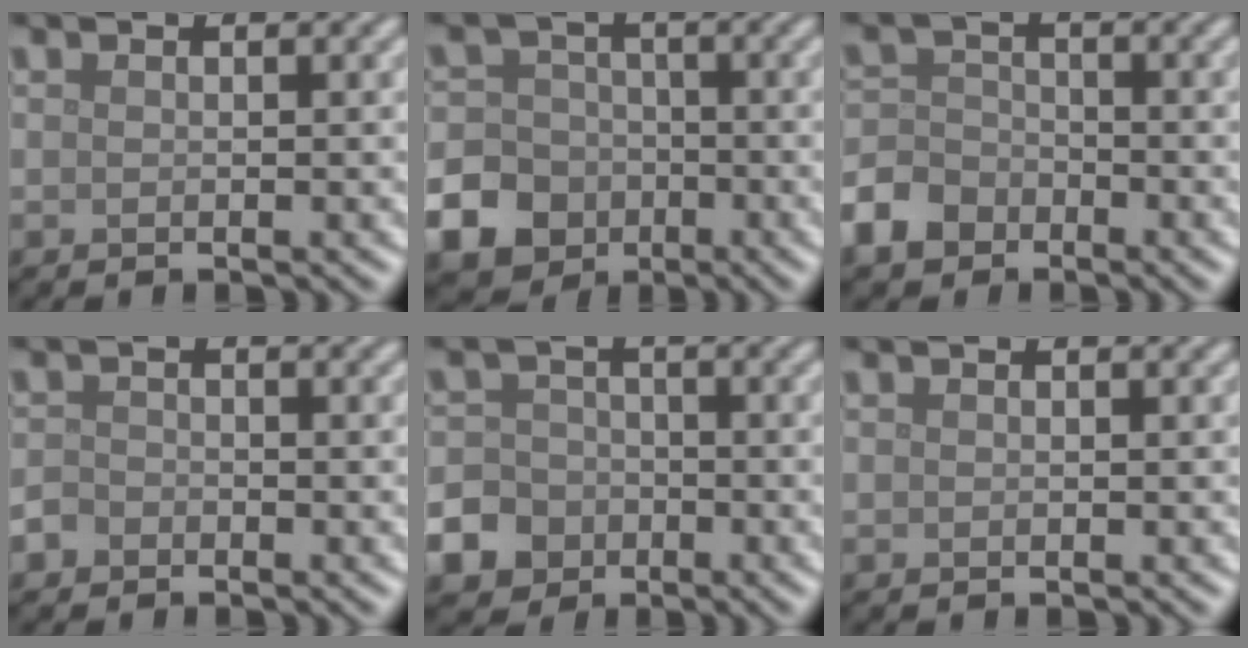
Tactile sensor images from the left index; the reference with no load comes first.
{"total": 12.7, "force": [-5.3, 11.2, 3.0], "torque": [-0.083, -0.035, -0.115]}
{"total": 4.3, "force": [-2.8, 3.0, 1.4], "torque": [-0.032, -0.002, -0.065]}
{"total": 1.2, "force": [-0.8, 0.9, 0.2], "torque": [0.001, 0.002, -0.020]}
{"total": 7.9, "force": [-4.0, 6.6, 1.7], "torque": [-0.039, -0.026, -0.091]}
{"total": 0.0}